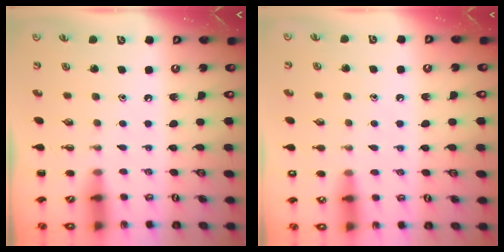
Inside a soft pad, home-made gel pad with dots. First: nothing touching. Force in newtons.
{"total": 8.7, "press": 8.3, "slide": 2.4}